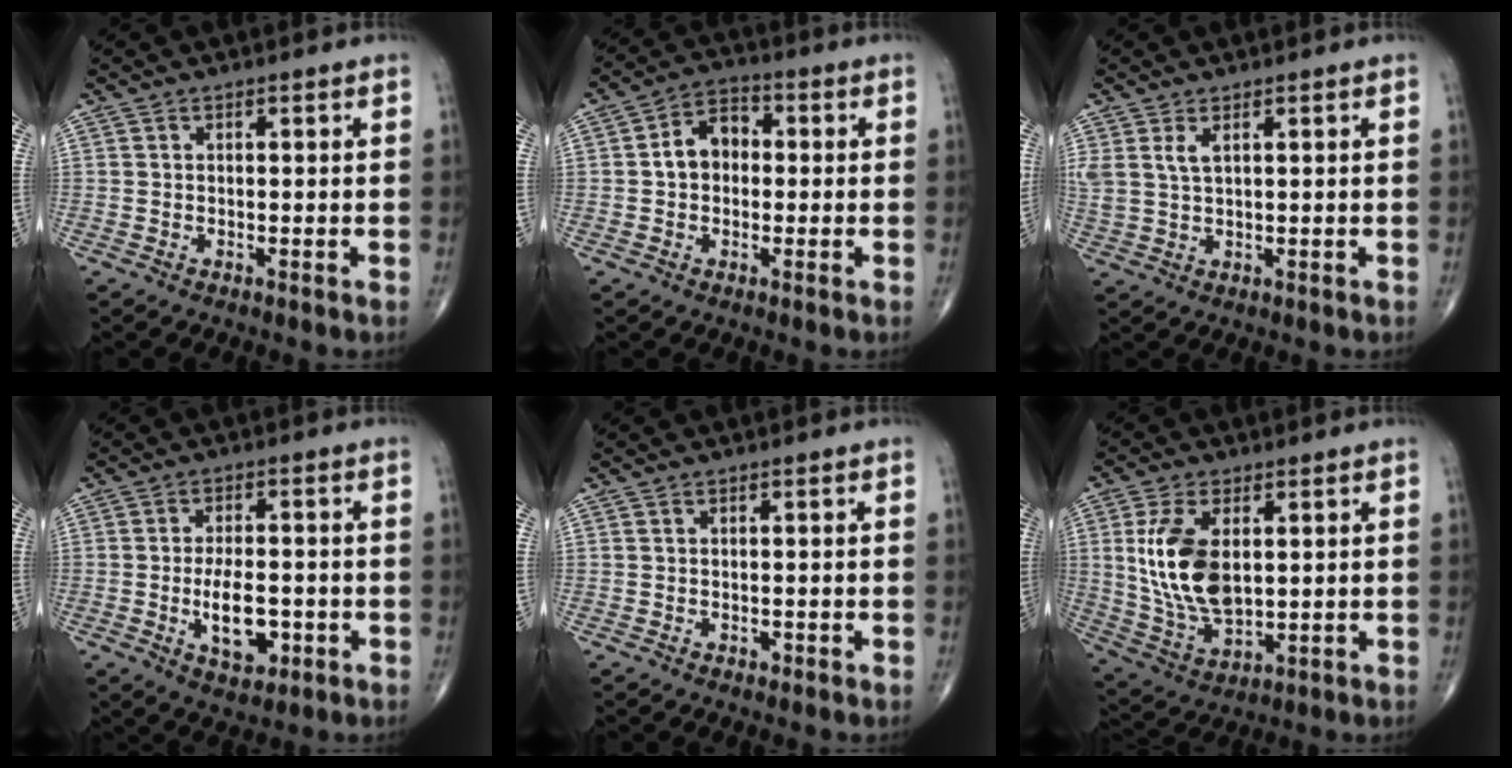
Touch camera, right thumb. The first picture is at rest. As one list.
[{"total": 7.0, "force": [0.1, 5.2, 4.7], "torque": [-0.064, 0.024, -0.009]}, {"total": 3.4, "force": [1.6, 1.4, 2.7], "torque": [-0.066, 0.002, 0.042]}, {"total": 8.4, "force": [-2.0, 4.3, 7.0], "torque": [-0.104, 0.004, -0.027]}, {"total": 0.6, "force": [-0.3, 0.3, 0.3], "torque": [-0.002, 0.000, -0.006]}, {"total": 13.9, "force": [2.3, 7.5, 11.4], "torque": [-0.222, -0.014, 0.054]}]